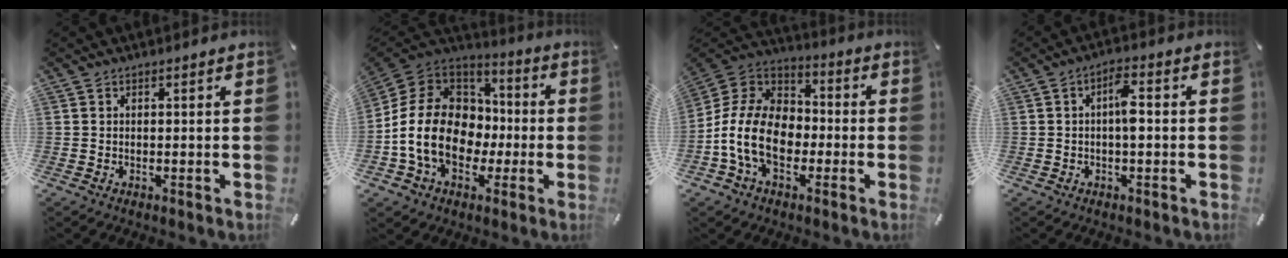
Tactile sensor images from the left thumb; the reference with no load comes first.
{"total": 18.3, "force": [-4.1, 14.5, 10.4], "torque": [-0.221, 0.025, -0.067]}
{"total": 15.2, "force": [-4.9, 10.9, 9.4], "torque": [-0.210, 0.028, -0.090]}
{"total": 4.7, "force": [-0.4, 1.7, 4.4], "torque": [-0.083, 0.015, -0.009]}